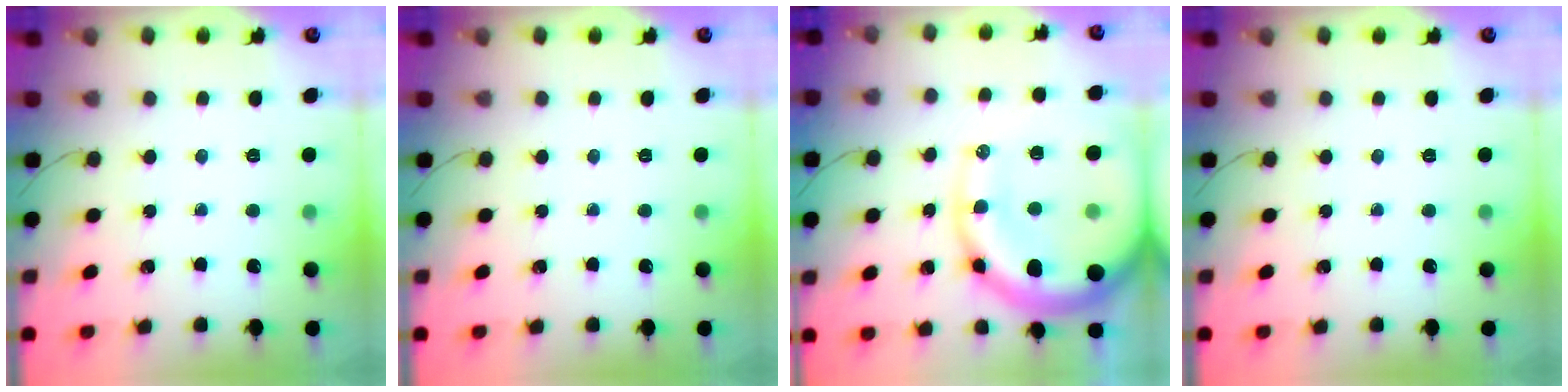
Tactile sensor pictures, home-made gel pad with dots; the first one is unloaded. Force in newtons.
{"total": 0.0}
{"total": 22.8, "press": 22.4, "slide": 4.5}
{"total": 0.0}